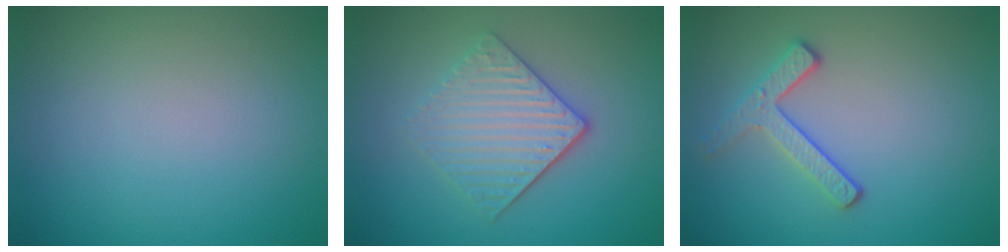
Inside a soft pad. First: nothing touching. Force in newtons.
{"total": 4.1, "press": 3.4, "slide": 2.3}
{"total": 2.7, "press": 2.3, "slide": 1.3}